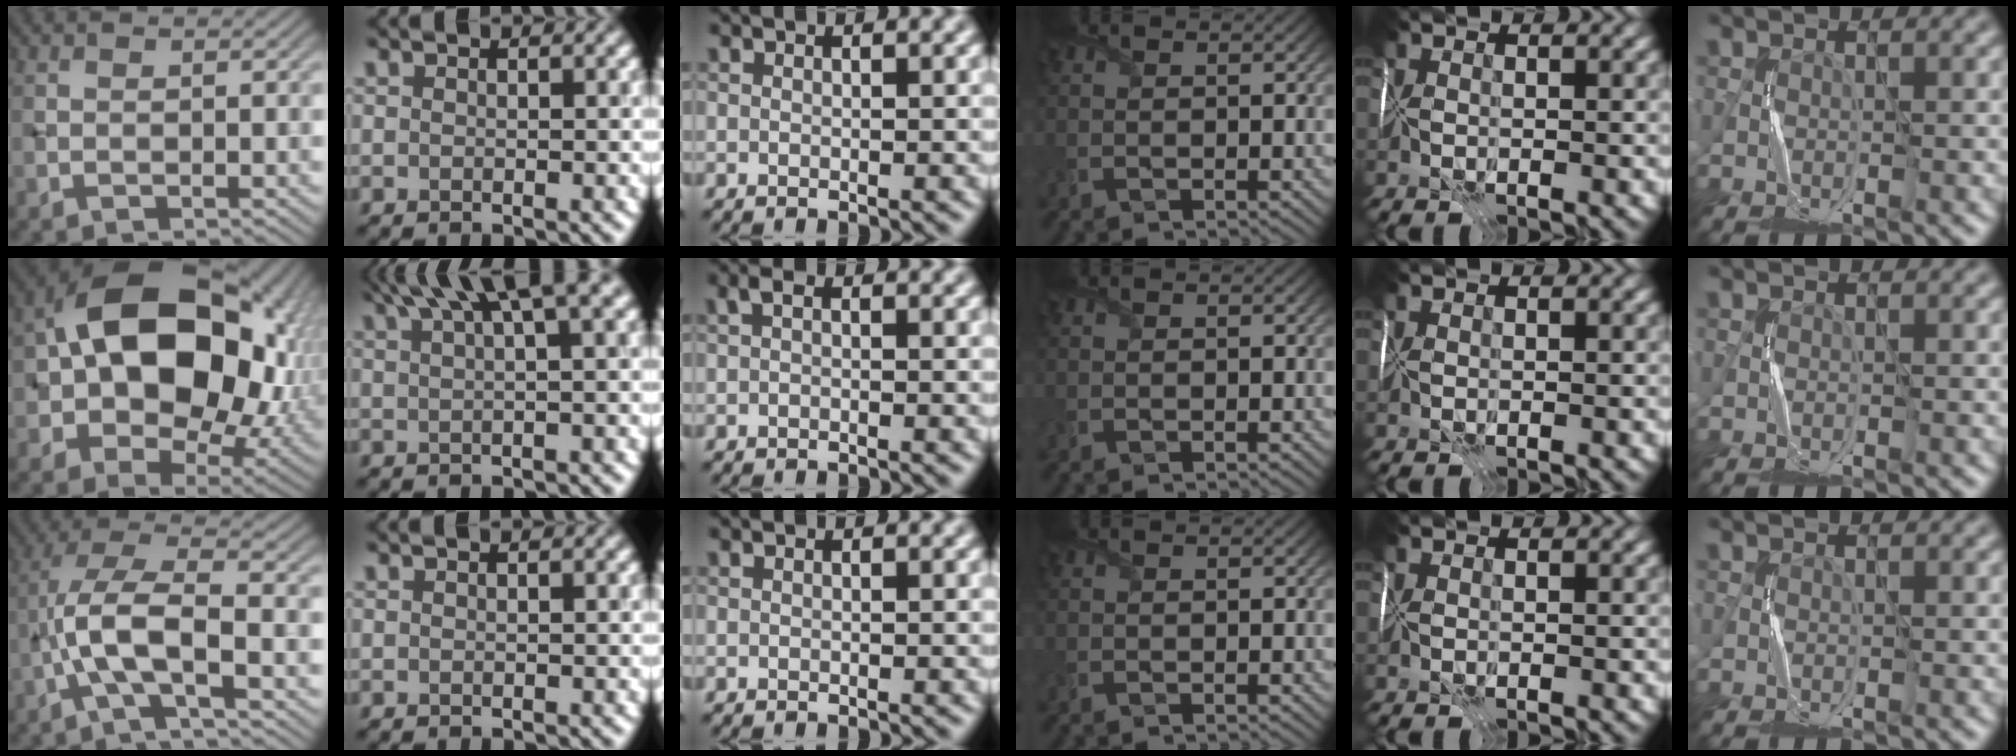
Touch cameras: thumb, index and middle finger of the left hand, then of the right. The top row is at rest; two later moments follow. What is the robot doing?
{"motion": "fold", "object": "wrapping paper"}